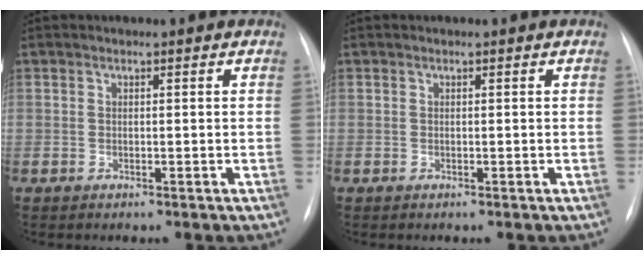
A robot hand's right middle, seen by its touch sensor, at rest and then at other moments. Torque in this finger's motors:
{"motor_torque": [-0.39, -0.26, 0.03, 0.01]}